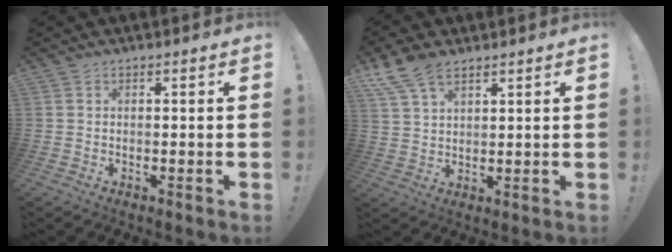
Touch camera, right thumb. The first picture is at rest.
{"total": 9.0, "force": [6.2, 4.3, 4.8], "torque": [-0.087, -0.026, 0.123]}